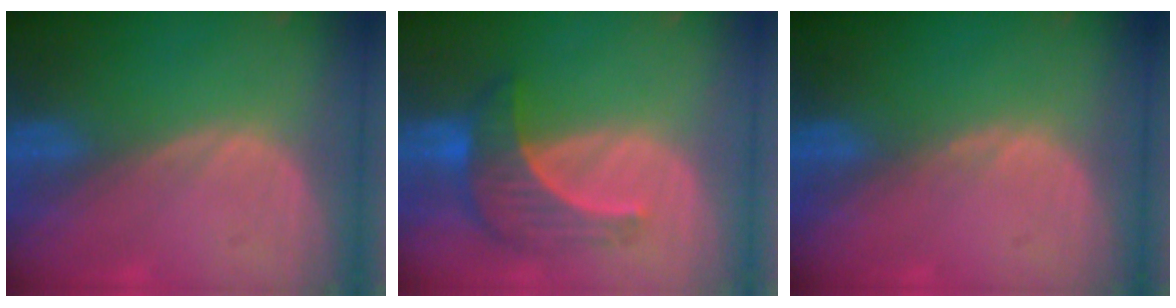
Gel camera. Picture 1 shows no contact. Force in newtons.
{"total": 7.3, "press": 6.8, "slide": 2.5}
{"total": 0.6, "press": 0.5, "slide": 0.3}